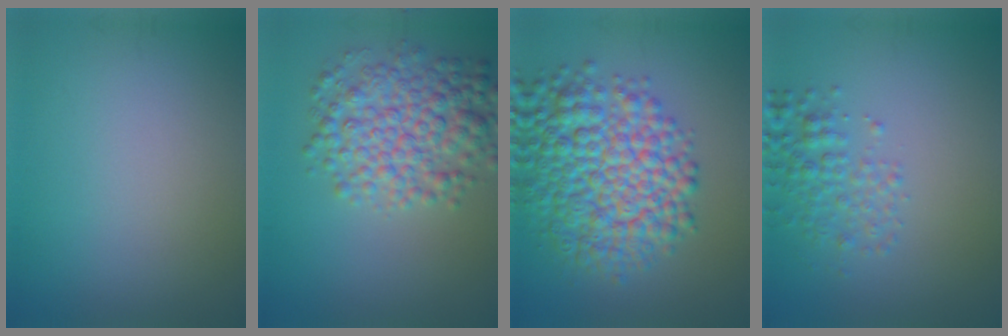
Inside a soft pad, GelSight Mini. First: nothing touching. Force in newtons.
{"total": 6.3, "press": 6.3, "slide": 0.1}
{"total": 9.8, "press": 9.8, "slide": 0.1}
{"total": 2.6, "press": 2.6, "slide": 0.1}